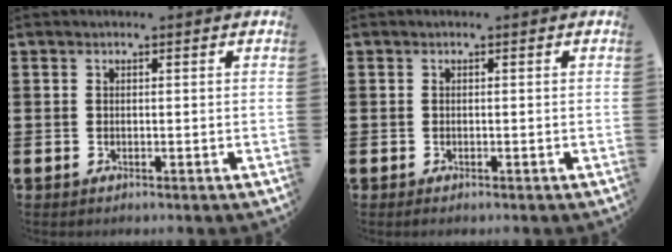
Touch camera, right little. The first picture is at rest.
{"total": 0.0}